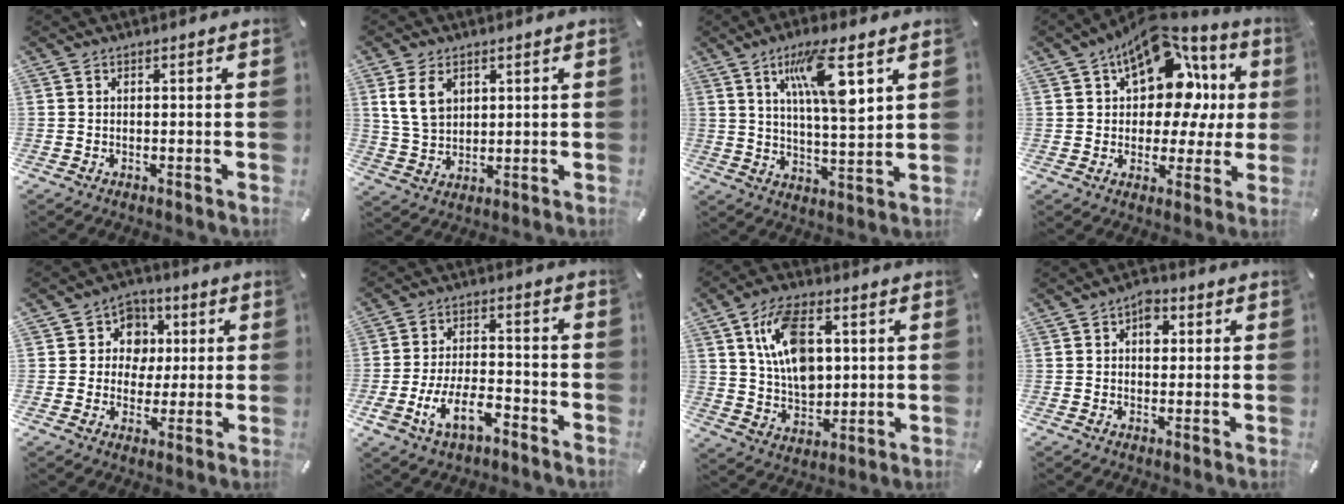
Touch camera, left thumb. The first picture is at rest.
{"total": 7.1, "force": [2.9, 5.2, 3.9], "torque": [-0.087, 0.006, 0.054]}
{"total": 12.3, "force": [6.2, 2.9, 10.2], "torque": [-0.179, -0.014, 0.101]}
{"total": 16.8, "force": [7.1, 10.4, 11.2], "torque": [-0.165, -0.046, 0.125]}
{"total": 8.3, "force": [0.9, 8.0, 1.9], "torque": [-0.020, 0.000, 0.015]}
{"total": 11.6, "force": [-6.0, 5.7, 8.1], "torque": [-0.169, 0.021, -0.112]}
{"total": 13.3, "force": [3.5, 9.3, 8.8], "torque": [-0.153, 0.007, 0.064]}
{"total": 4.3, "force": [1.1, 2.9, 2.9], "torque": [-0.029, -0.003, 0.010]}